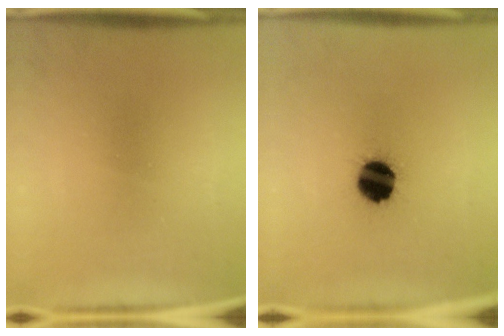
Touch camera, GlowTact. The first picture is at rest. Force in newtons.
{"total": 11.2}